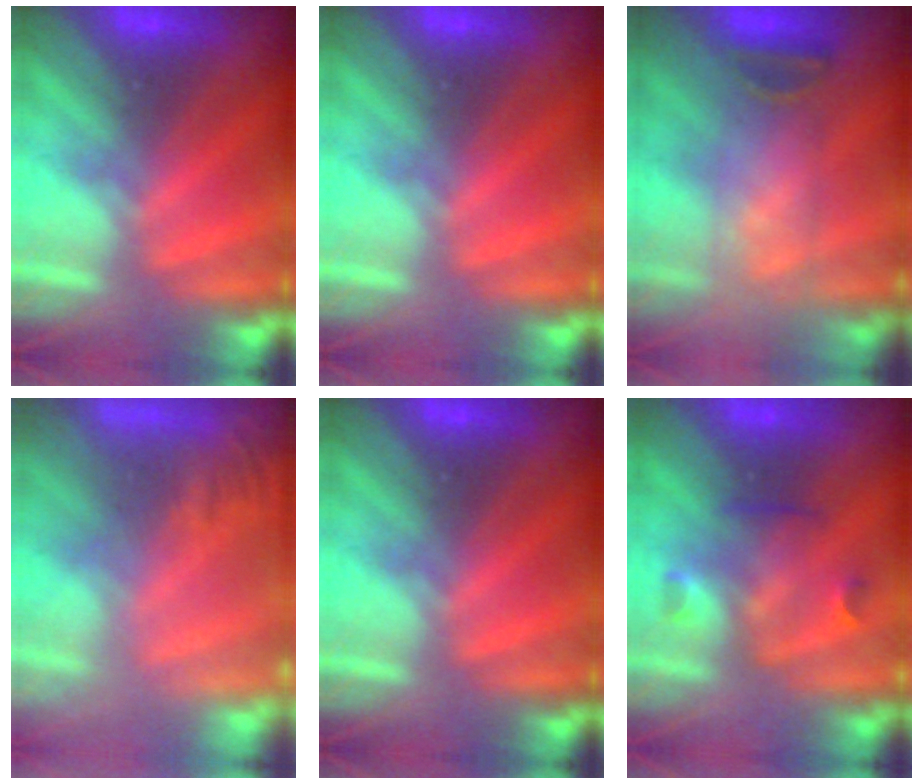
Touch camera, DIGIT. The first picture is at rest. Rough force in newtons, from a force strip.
{"total": 0.0}
{"total": 8.0}
{"total": 5.7}
{"total": 0.0}
{"total": 2.9}